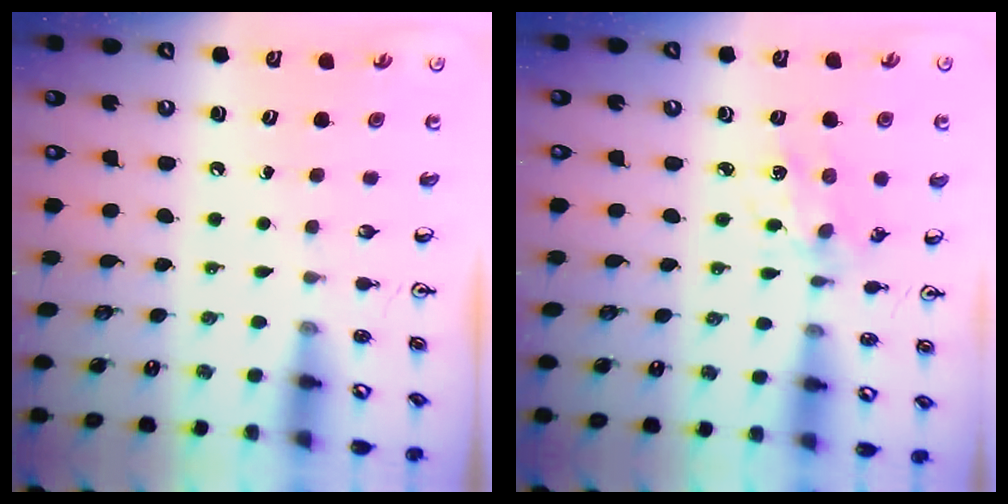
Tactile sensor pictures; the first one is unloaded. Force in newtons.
{"total": 3.0, "press": 2.9, "slide": 0.6}